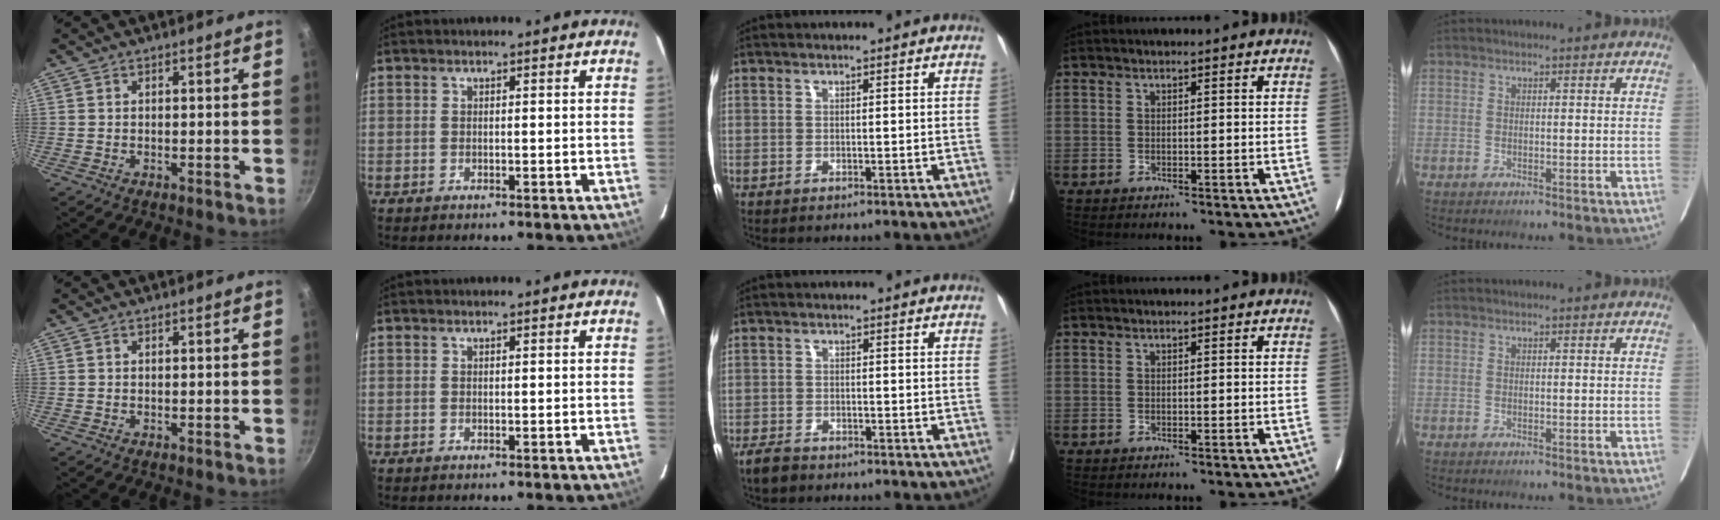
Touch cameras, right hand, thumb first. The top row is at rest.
{"middle": {"total": 2.8, "force": [-2.3, 1.1, 1.1], "torque": [-0.023, -0.003, -0.038]}}